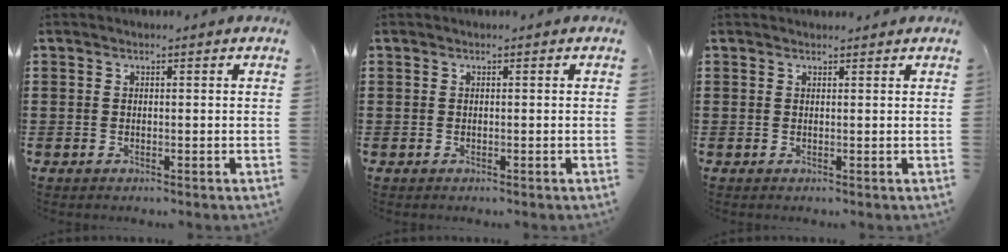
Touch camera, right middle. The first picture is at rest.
{"total": 0.0}
{"total": 0.7, "force": [0.7, 0.0, 0.1], "torque": [-0.003, 0.000, 0.014]}